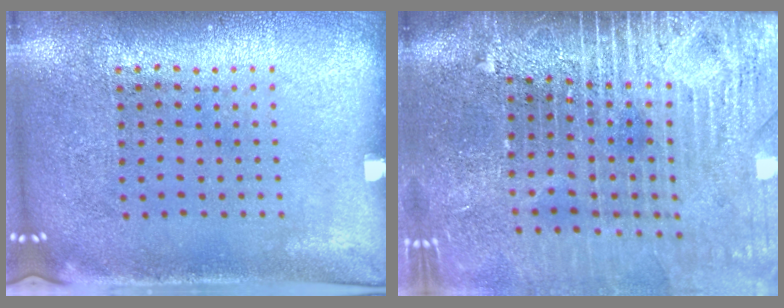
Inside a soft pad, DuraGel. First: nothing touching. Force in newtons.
{"total": 4.4, "press": 3.7, "slide": 2.4}